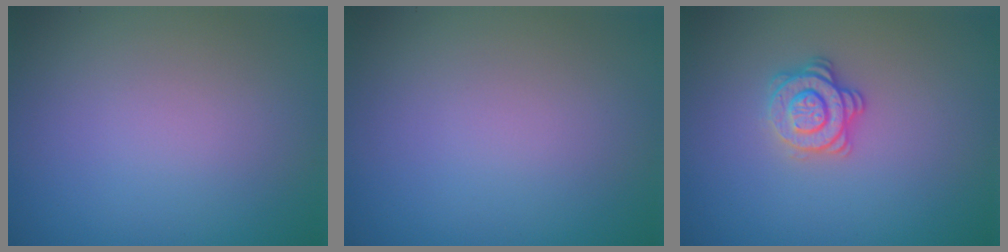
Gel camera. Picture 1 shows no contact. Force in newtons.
{"total": 0.0}
{"total": 2.8, "press": 2.5, "slide": 1.2}